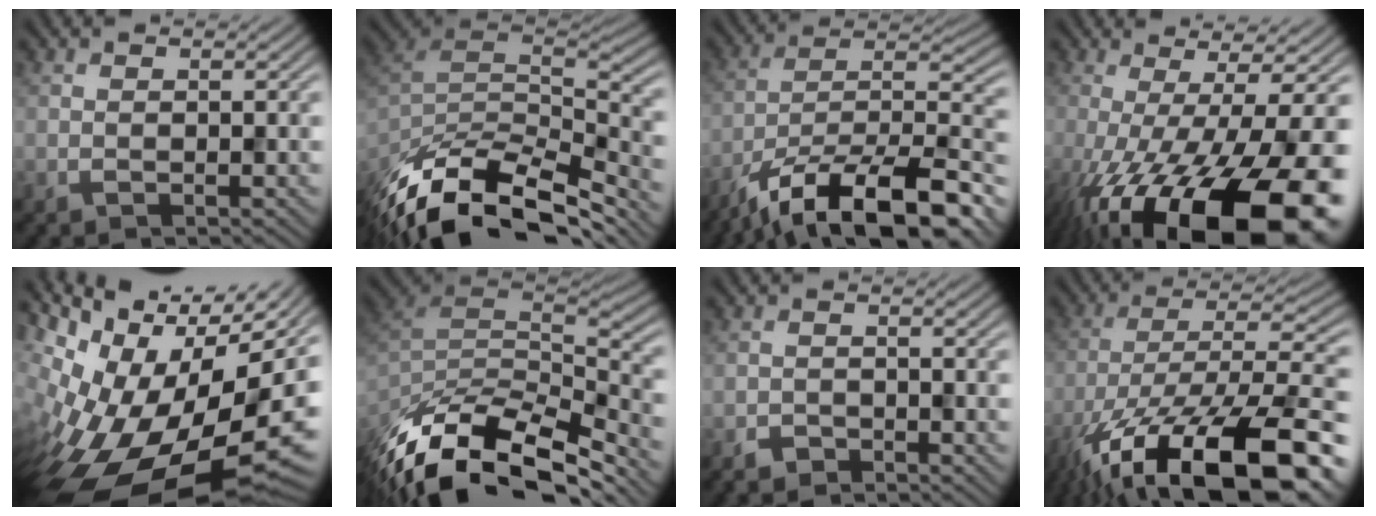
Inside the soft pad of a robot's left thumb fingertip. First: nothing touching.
{"total": 14.5, "force": [-11.1, 5.6, 7.4], "torque": [-0.203, -0.015, -0.183]}
{"total": 16.7, "force": [-12.1, 5.8, 9.9], "torque": [-0.161, -0.015, -0.212]}
{"total": 18.6, "force": [-7.9, 5.8, 15.8], "torque": [-0.240, -0.026, -0.119]}
{"total": 19.0, "force": [-6.4, 9.8, 14.9], "torque": [-0.242, -0.032, -0.074]}
{"total": 14.2, "force": [-9.9, 6.0, 8.2], "torque": [-0.210, -0.014, -0.170]}
{"total": 1.9, "force": [-1.8, 0.3, -0.5], "torque": [0.010, -0.002, -0.032]}
{"total": 19.7, "force": [-11.9, 7.8, 13.6], "torque": [-0.243, -0.044, -0.175]}